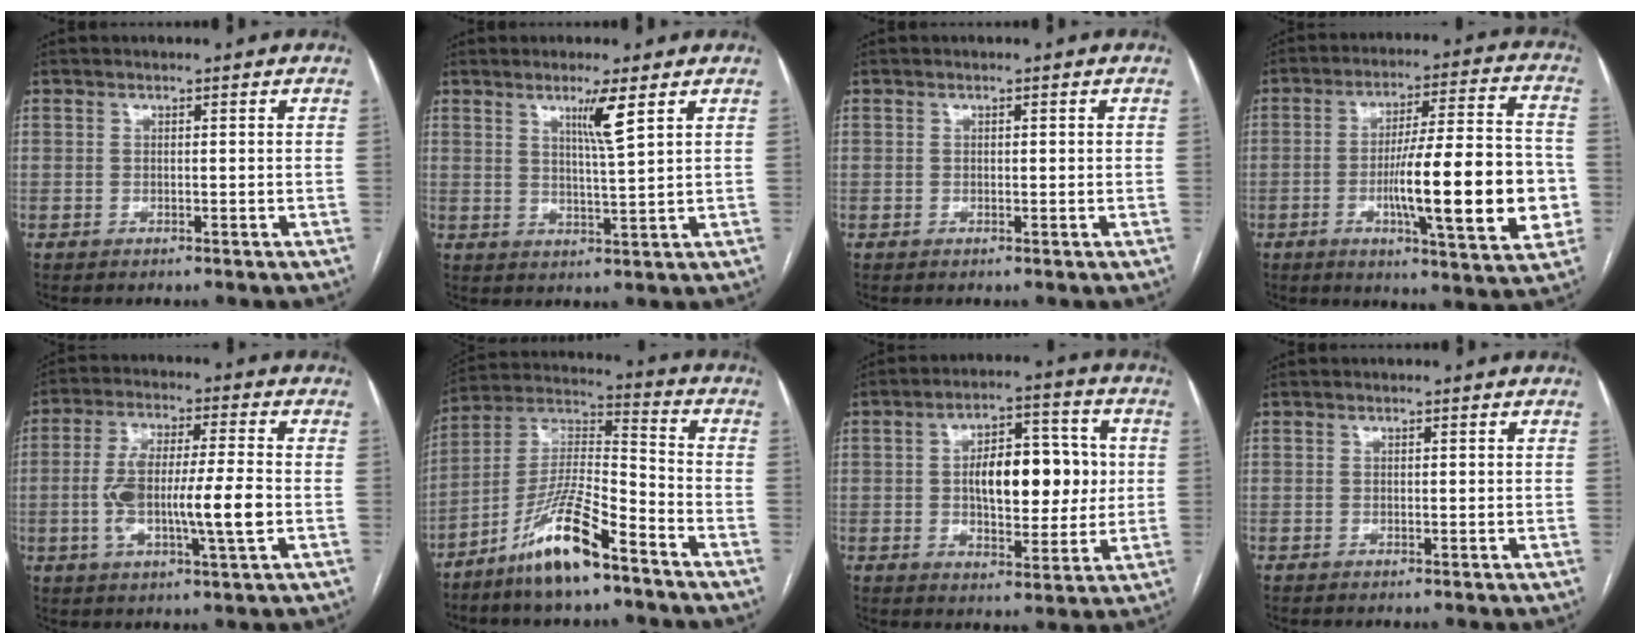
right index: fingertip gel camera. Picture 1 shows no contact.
{"total": 4.8, "force": [2.5, -0.7, 4.0], "torque": [-0.072, -0.011, 0.046]}
{"total": 0.5, "force": [0.1, 0.2, 0.4], "torque": [-0.006, 0.001, 0.001]}
{"total": 18.6, "force": [-3.6, 2.5, 18.1], "torque": [-0.257, 0.009, -0.047]}
{"total": 12.1, "force": [-1.8, 1.6, 11.9], "torque": [-0.222, 0.009, -0.031]}
{"total": 14.2, "force": [-9.2, 2.2, 10.5], "torque": [-0.211, -0.004, -0.173]}
{"total": 13.0, "force": [1.0, 5.9, 11.5], "torque": [-0.175, 0.024, 0.020]}
{"total": 0.0}